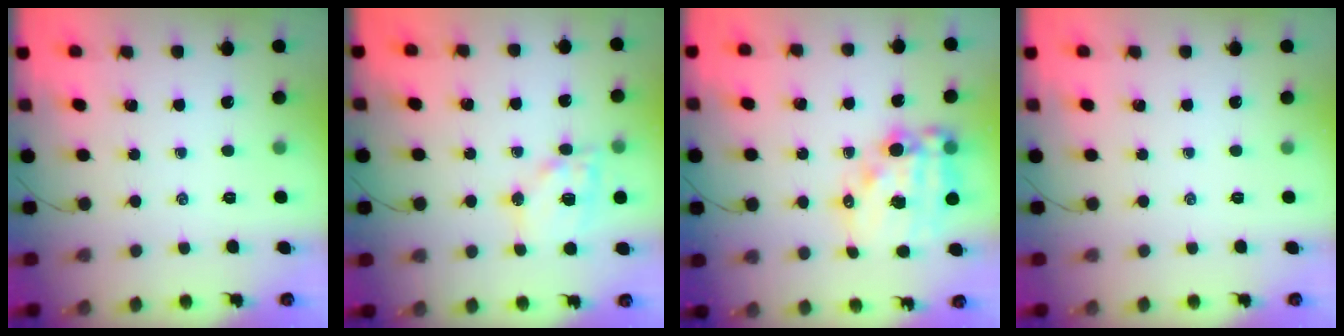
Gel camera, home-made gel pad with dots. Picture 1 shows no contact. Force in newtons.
{"total": 13.2, "press": 13.0, "slide": 2.3}
{"total": 15.7, "press": 15.3, "slide": 3.6}
{"total": 0.0}